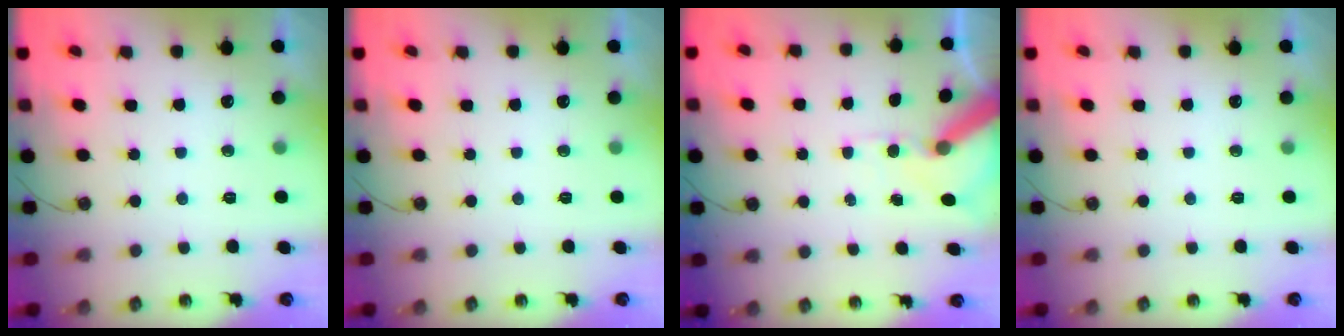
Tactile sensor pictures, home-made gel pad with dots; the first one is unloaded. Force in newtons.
{"total": 0.0}
{"total": 10.7, "press": 10.6, "slide": 1.4}
{"total": 0.0}